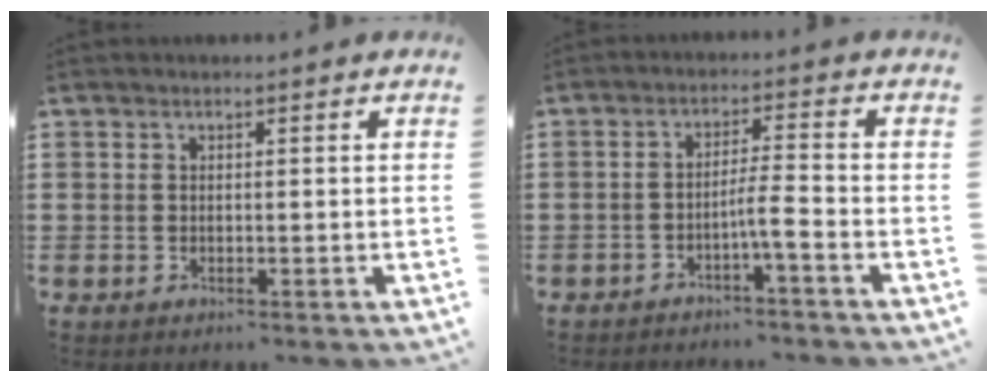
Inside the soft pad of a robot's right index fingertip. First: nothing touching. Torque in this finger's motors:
{"motor_torque": [0.30, 0.24, 0.27, 0.02]}